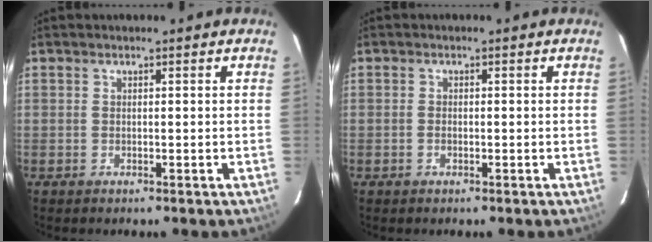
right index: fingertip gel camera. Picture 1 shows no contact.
{"total": 1.0, "force": [-0.4, 0.7, 0.7], "torque": [-0.015, 0.001, -0.007]}